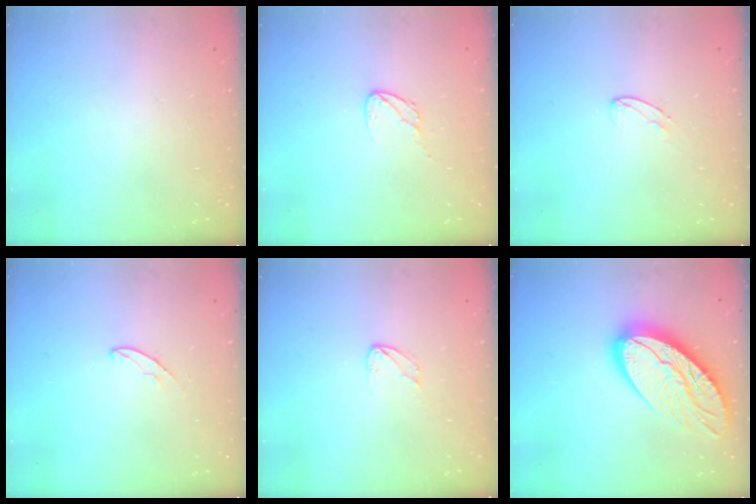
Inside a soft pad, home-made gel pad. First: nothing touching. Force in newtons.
{"total": 5.2, "press": 5.2, "slide": 0.4}
{"total": 3.9, "press": 3.8, "slide": 0.3}
{"total": 4.2, "press": 4.2, "slide": 0.4}
{"total": 3.9, "press": 3.8, "slide": 0.3}
{"total": 18.9, "press": 18.9, "slide": 1.5}